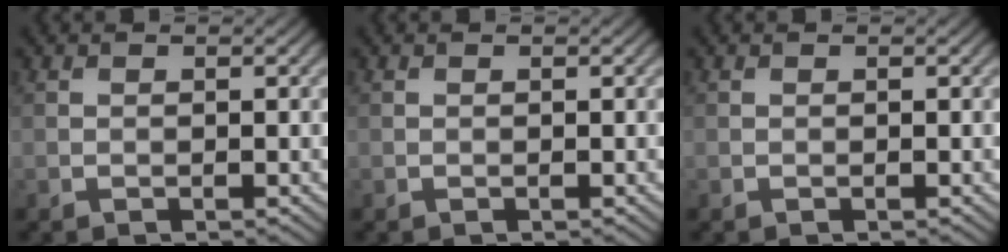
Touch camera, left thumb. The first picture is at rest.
{"total": 0.0}
{"total": 0.0}